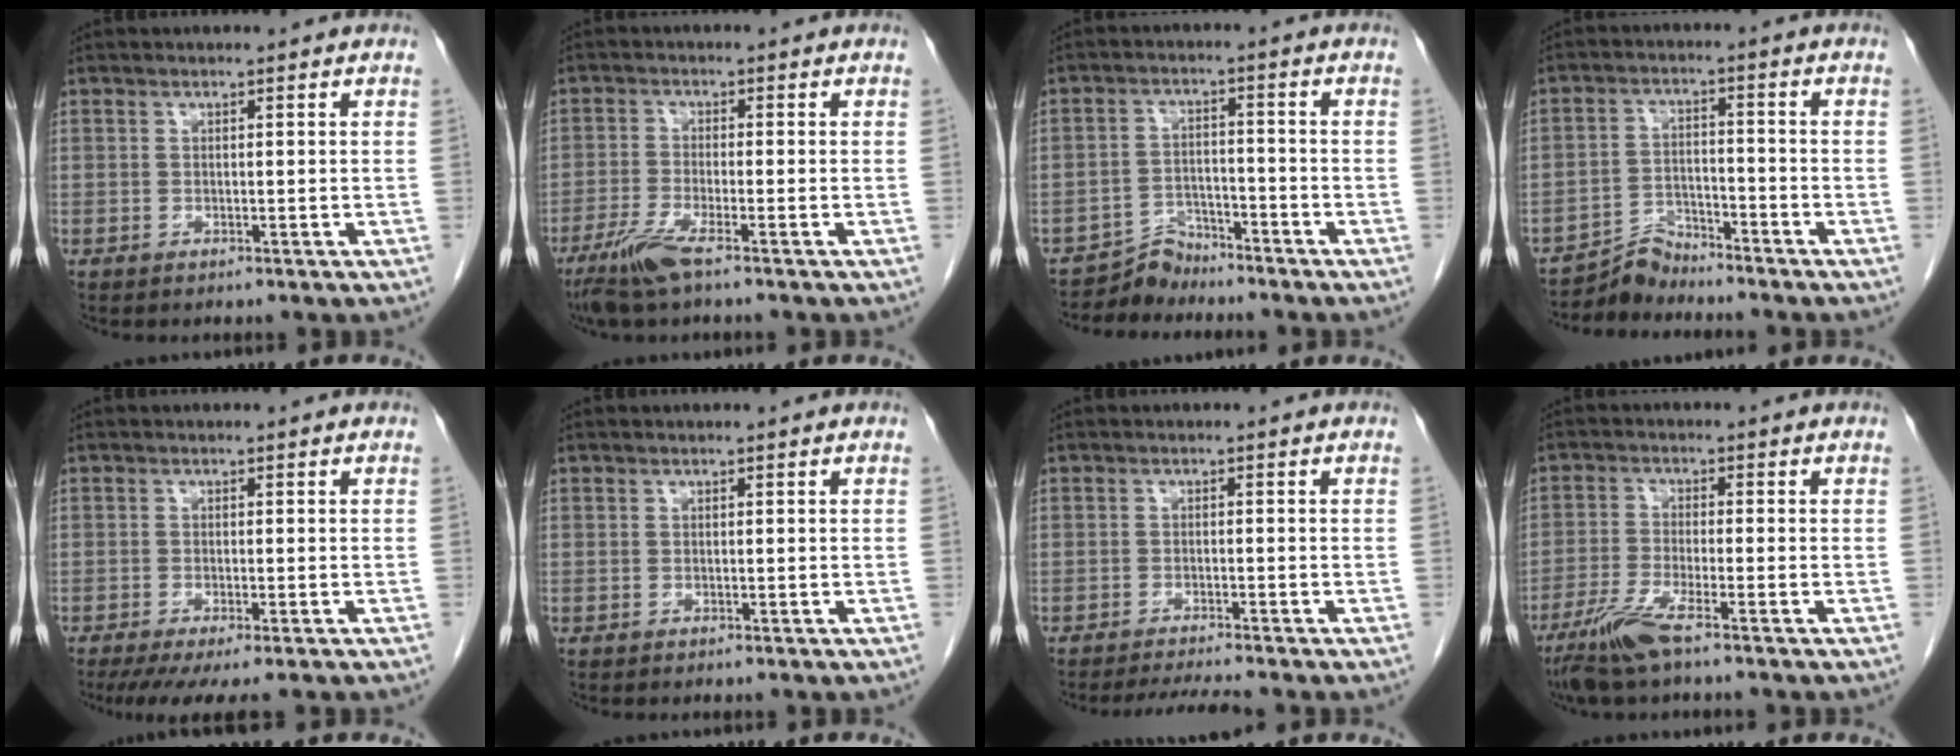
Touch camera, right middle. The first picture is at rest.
{"total": 5.8, "force": [-4.1, 0.2, 4.1], "torque": [-0.093, -0.016, -0.082]}
{"total": 4.1, "force": [-3.8, 1.2, -0.9], "torque": [0.018, 0.004, -0.068]}
{"total": 4.4, "force": [-4.3, 0.6, -0.9], "torque": [0.018, 0.001, -0.078]}
{"total": 6.4, "force": [-4.8, 0.6, 4.2], "torque": [-0.060, -0.018, -0.076]}
{"total": 0.0}
{"total": 3.8, "force": [-3.5, -0.9, 1.2], "torque": [-0.024, -0.017, -0.057]}
{"total": 6.1, "force": [-4.4, 0.2, 4.3], "torque": [-0.096, -0.018, -0.088]}